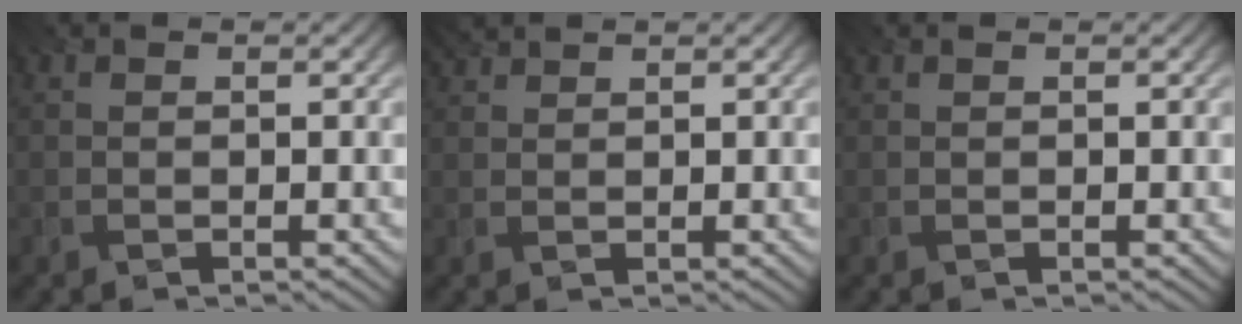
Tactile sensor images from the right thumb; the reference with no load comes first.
{"total": 1.9, "force": [1.8, 0.3, 0.7], "torque": [-0.019, 0.006, 0.033]}
{"total": 0.0}